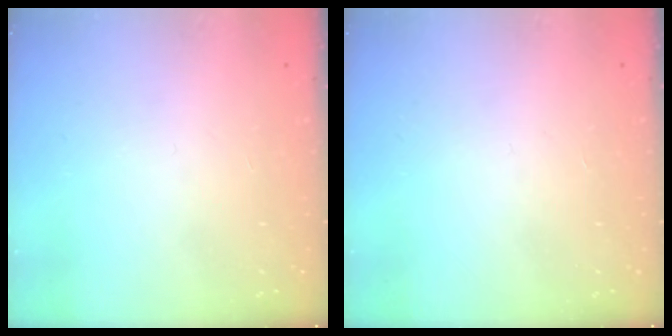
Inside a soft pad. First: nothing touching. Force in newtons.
{"total": 0.0}